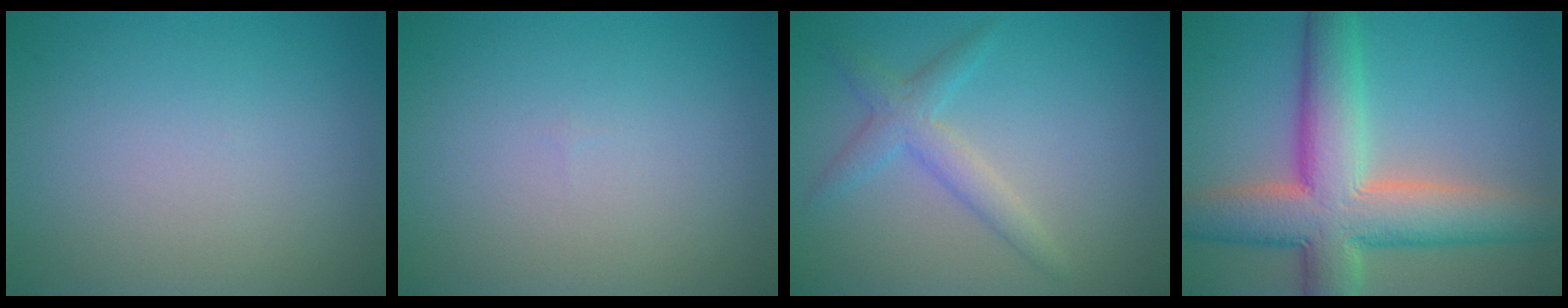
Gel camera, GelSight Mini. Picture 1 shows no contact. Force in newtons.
{"total": 0.0}
{"total": 2.6, "press": 2.6, "slide": 0.1}
{"total": 10.2, "press": 10.2, "slide": 0.9}